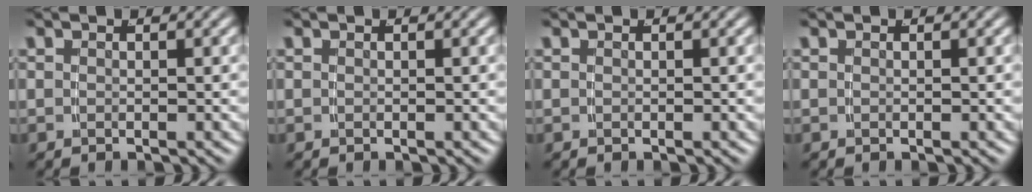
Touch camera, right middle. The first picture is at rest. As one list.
[{"total": 0.0}, {"total": 0.0}, {"total": 0.0}]